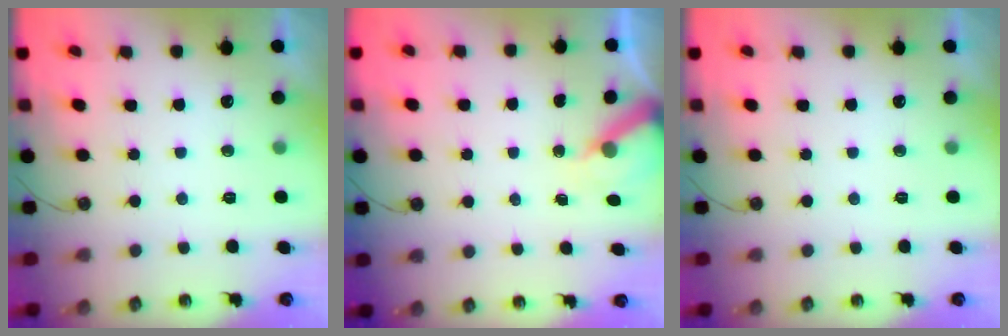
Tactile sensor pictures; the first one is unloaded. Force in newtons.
{"total": 6.5, "press": 6.5, "slide": 0.4}
{"total": 0.0}